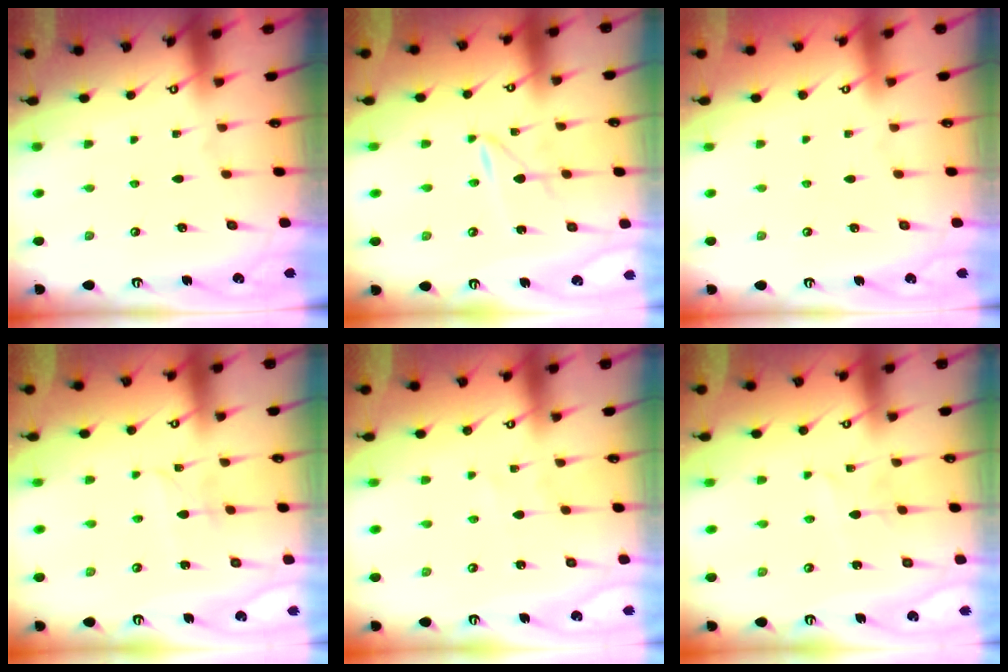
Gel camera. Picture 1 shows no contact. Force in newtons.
{"total": 2.2, "press": 2.1, "slide": 0.3}
{"total": 0.0}
{"total": 3.3, "press": 3.3, "slide": 0.1}
{"total": 1.1, "press": 1.1, "slide": 0.1}
{"total": 2.4, "press": 2.3, "slide": 0.3}